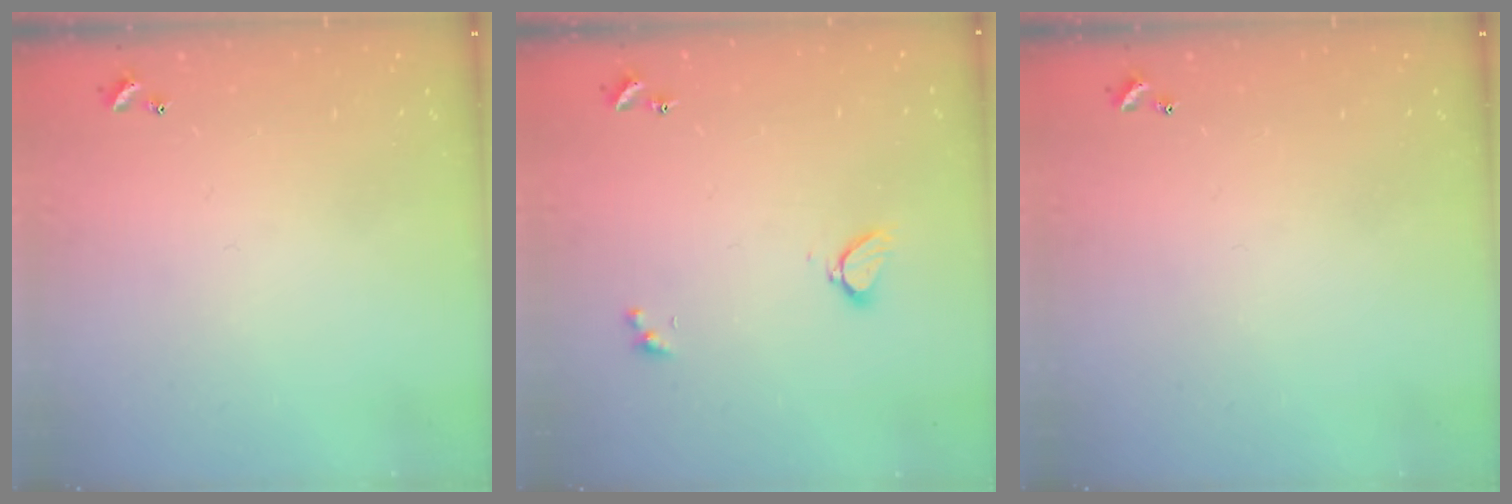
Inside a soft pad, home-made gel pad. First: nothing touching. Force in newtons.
{"total": 2.2, "press": 2.2, "slide": 0.3}
{"total": 0.0}